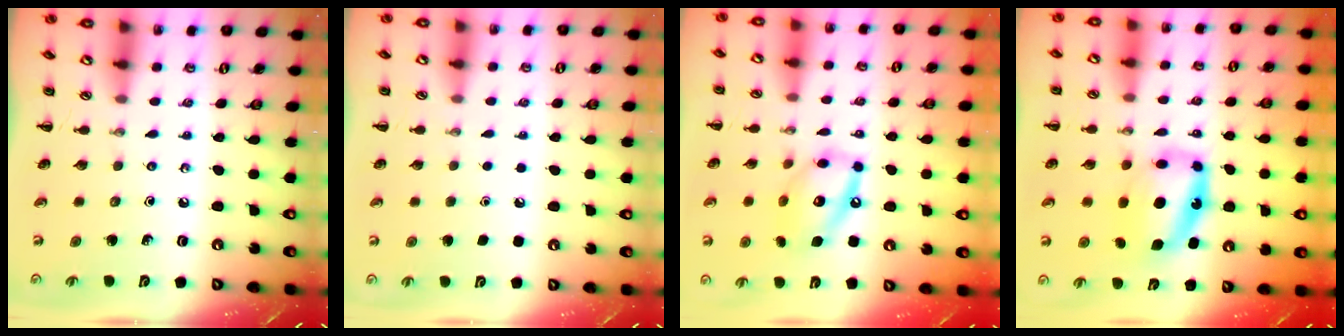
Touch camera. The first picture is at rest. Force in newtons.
{"total": 1.6, "press": 1.6, "slide": 0.1}
{"total": 13.8, "press": 13.7, "slide": 1.9}
{"total": 9.5, "press": 9.2, "slide": 2.3}